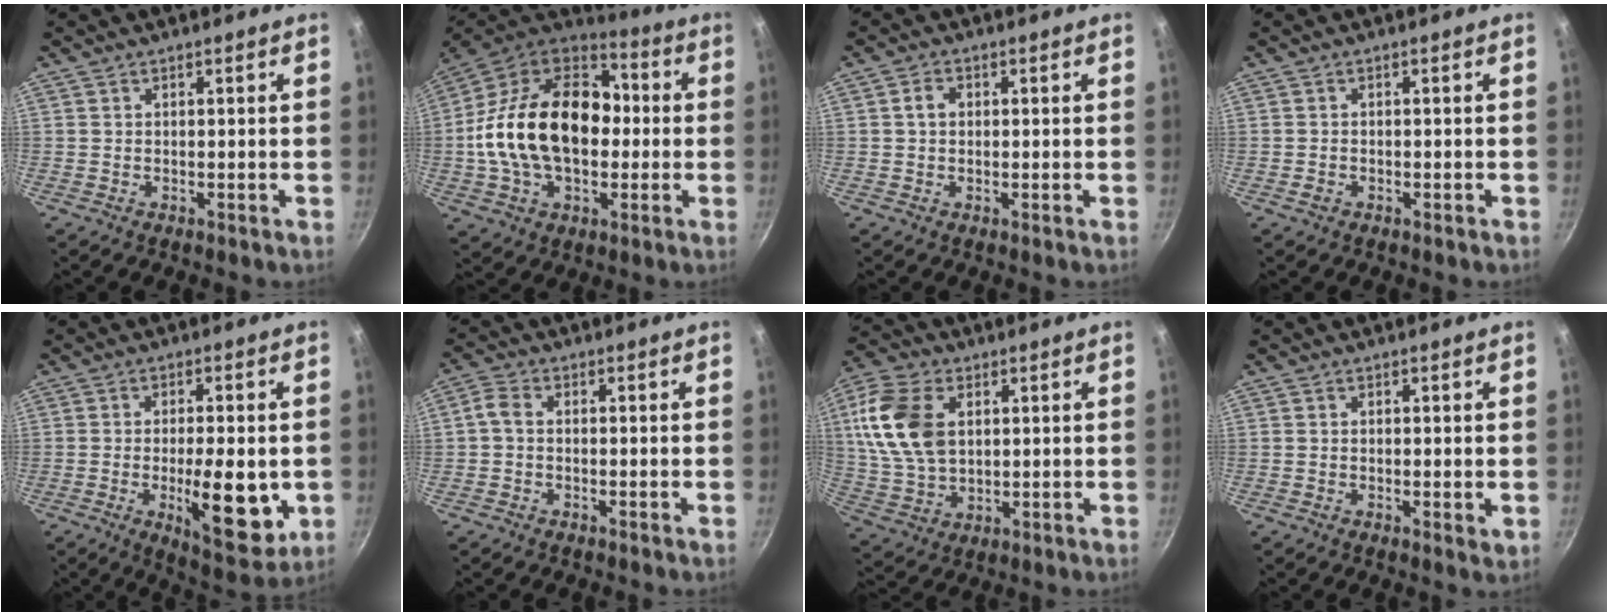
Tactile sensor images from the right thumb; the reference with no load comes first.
{"total": 25.5, "force": [-0.5, 17.0, 19.1], "torque": [-0.309, 0.047, -0.017]}
{"total": 2.4, "force": [0.2, 1.9, 1.5], "torque": [-0.018, 0.007, 0.002]}
{"total": 1.2, "force": [-0.7, 0.9, 0.6], "torque": [-0.013, 0.007, -0.010]}
{"total": 13.6, "force": [-2.5, 5.0, 12.4], "torque": [-0.165, -0.008, -0.029]}
{"total": 2.9, "force": [-0.4, 2.1, 2.0], "torque": [-0.046, 0.013, -0.019]}
{"total": 15.5, "force": [3.6, 10.2, 11.1], "torque": [-0.207, -0.003, 0.071]}
{"total": 1.4, "force": [0.1, 0.6, 1.3], "torque": [-0.019, -0.005, -0.001]}